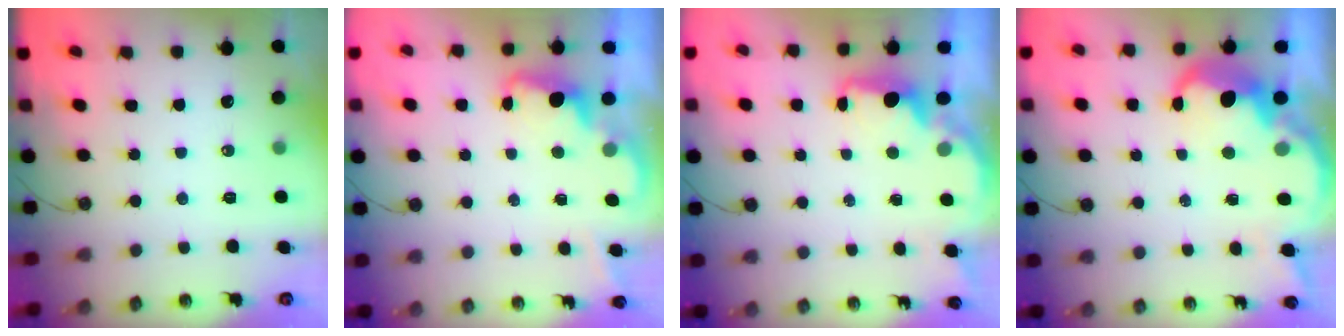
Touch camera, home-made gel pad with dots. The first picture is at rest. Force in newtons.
{"total": 2.2, "press": 2.1, "slide": 0.5}
{"total": 2.4, "press": 2.3, "slide": 0.8}
{"total": 7.8, "press": 7.8, "slide": 0.6}